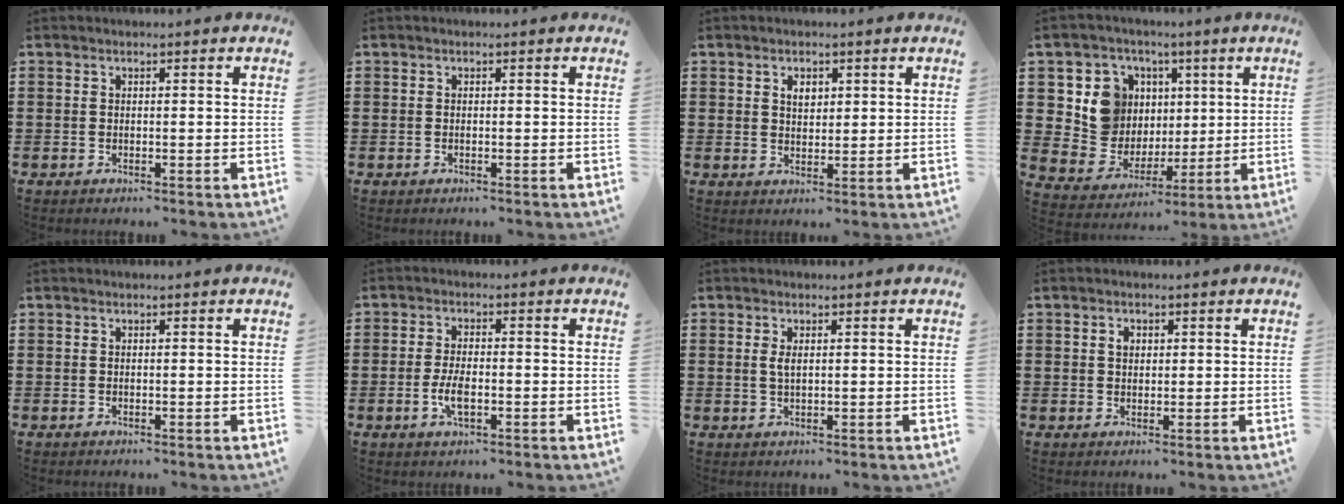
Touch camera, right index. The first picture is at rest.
{"total": 0.0}
{"total": 2.1, "force": [0.9, 1.3, 1.3], "torque": [-0.023, 0.001, 0.014]}
{"total": 9.8, "force": [2.7, 9.2, 2.0], "torque": [-0.076, -0.016, 0.058]}
{"total": 0.0}
{"total": 4.1, "force": [-1.2, 1.5, 3.7], "torque": [-0.086, -0.006, -0.025]}
{"total": 1.8, "force": [0.4, 0.6, 1.6], "torque": [-0.034, 0.003, 0.005]}
{"total": 1.5, "force": [0.4, 1.0, 1.0], "torque": [-0.023, 0.006, 0.006]}